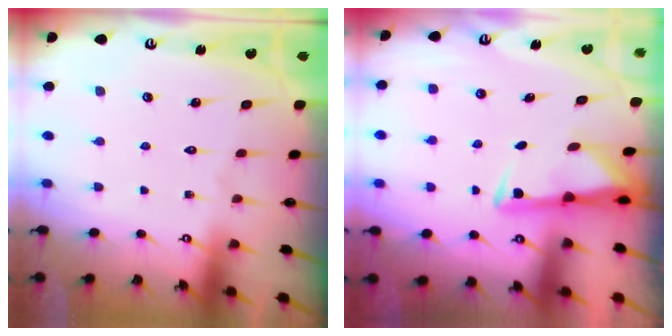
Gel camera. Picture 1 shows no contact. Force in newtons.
{"total": 2.8, "press": 2.7, "slide": 0.5}